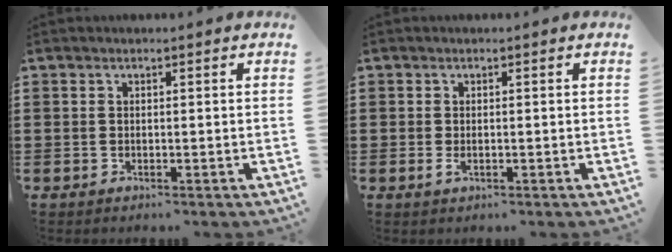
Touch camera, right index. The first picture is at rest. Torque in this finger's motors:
{"motor_torque": [0.95, 1.07, 0.01, -0.01]}